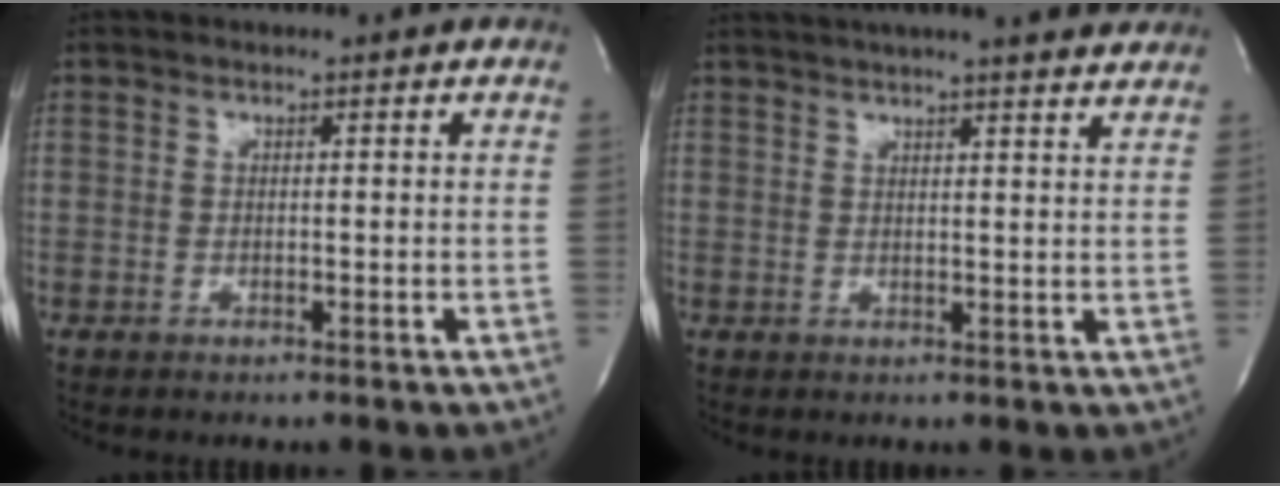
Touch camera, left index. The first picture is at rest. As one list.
[{"total": 14.8, "force": [13.1, 1.1, 6.9], "torque": [-0.113, 0.028, 0.164]}]